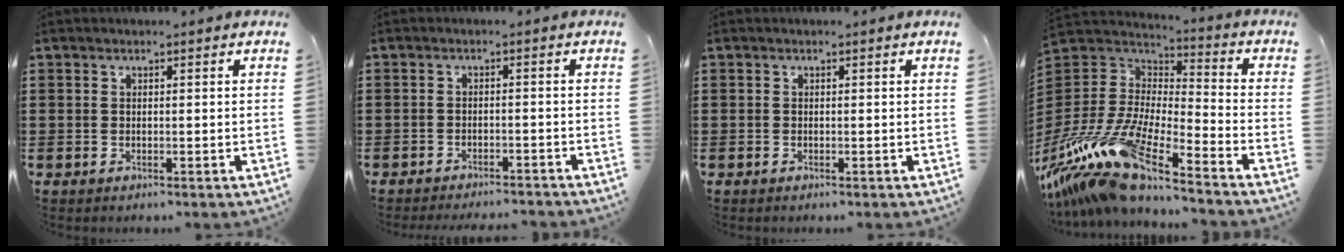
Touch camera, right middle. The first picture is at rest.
{"total": 2.3, "force": [-2.3, 0.0, 0.0], "torque": [-0.004, 0.000, -0.050]}
{"total": 0.0}
{"total": 14.8, "force": [-11.3, 3.0, 9.1], "torque": [-0.234, -0.004, -0.228]}